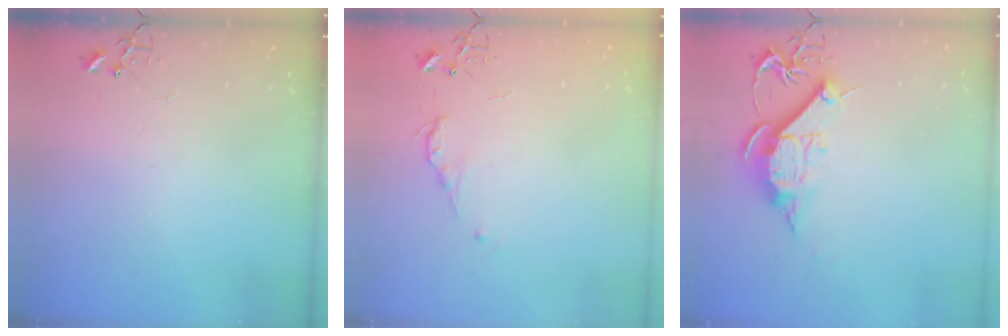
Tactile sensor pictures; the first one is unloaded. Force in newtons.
{"total": 3.7, "press": 3.7, "slide": 0.5}
{"total": 11.7, "press": 11.7, "slide": 0.3}